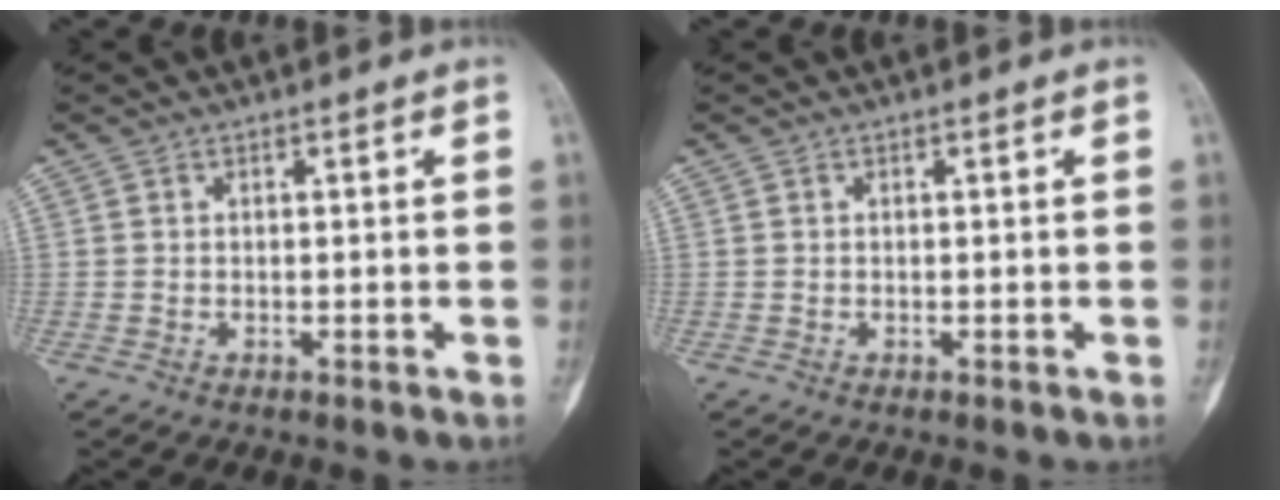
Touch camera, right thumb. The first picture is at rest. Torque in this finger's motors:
{"motor_torque": [-0.01, 0.01, 0.10, 0.10, 0.10]}